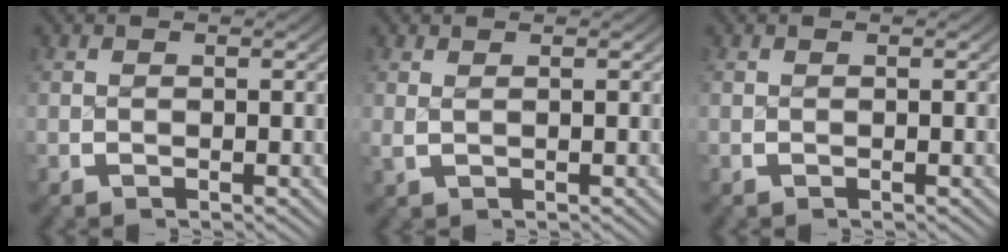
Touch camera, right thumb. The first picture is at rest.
{"total": 0.8, "force": [0.5, 0.2, 0.6], "torque": [-0.018, -0.002, 0.016]}
{"total": 0.0}